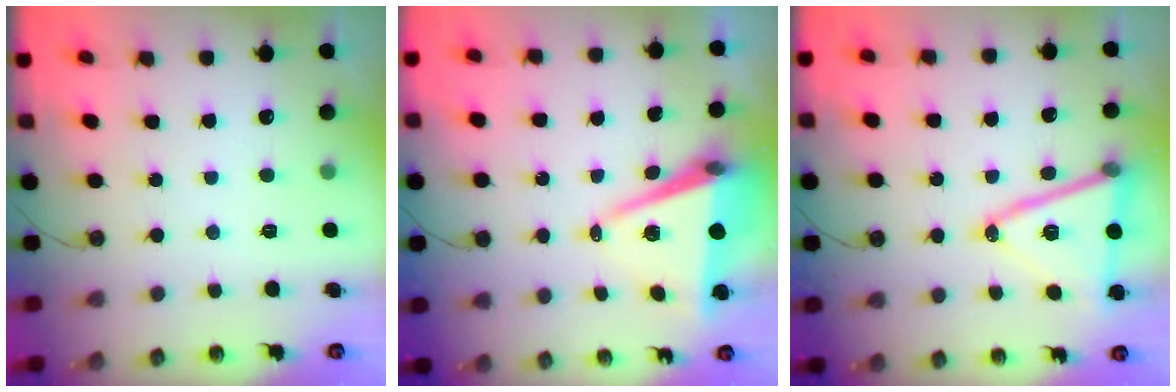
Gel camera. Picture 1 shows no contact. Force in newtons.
{"total": 9.3, "press": 8.4, "slide": 4.1}
{"total": 16.1, "press": 15.6, "slide": 3.9}